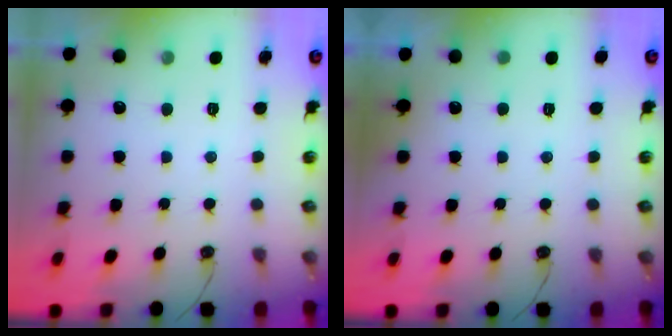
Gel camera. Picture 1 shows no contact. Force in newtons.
{"total": 1.7, "press": 0.4, "slide": 1.6}